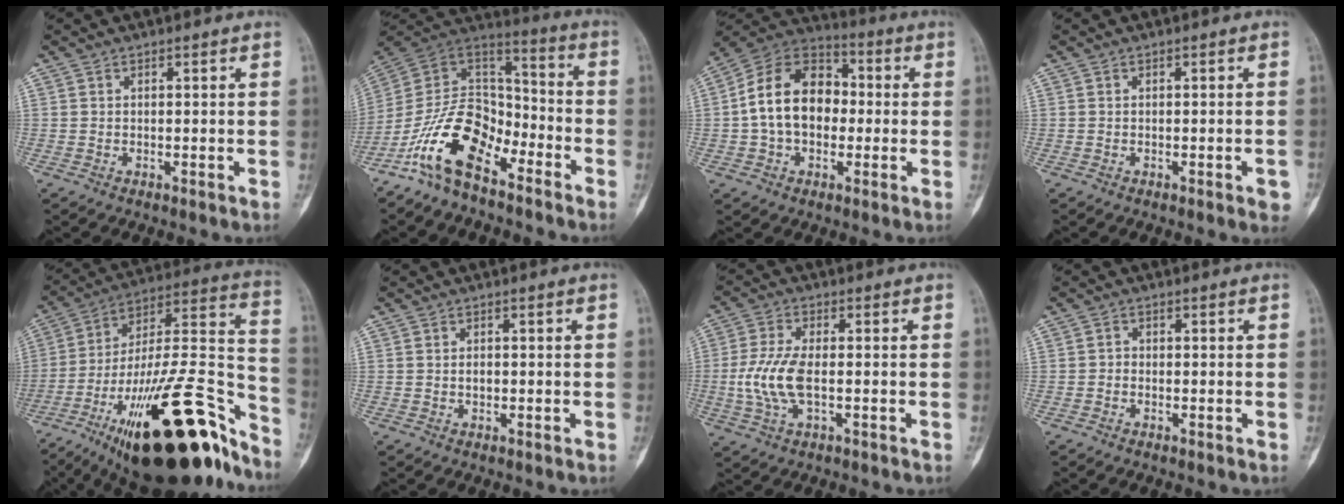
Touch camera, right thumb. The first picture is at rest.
{"total": 16.9, "force": [-10.0, 9.0, 10.2], "torque": [-0.172, 0.093, -0.196]}
{"total": 16.1, "force": [-0.2, 11.5, 11.4], "torque": [-0.171, 0.037, -0.013]}
{"total": 2.4, "force": [-1.0, 0.5, 2.1], "torque": [-0.022, 0.002, -0.012]}
{"total": 34.7, "force": [-20.9, 10.6, 25.7], "torque": [-0.331, 0.091, -0.335]}
{"total": 1.0, "force": [-0.1, 0.7, 0.7], "torque": [-0.005, 0.000, -0.001]}
{"total": 8.8, "force": [-1.0, 4.0, 7.8], "torque": [-0.182, 0.005, -0.019]}
{"total": 0.9, "force": [-0.4, 0.8, 0.3], "torque": [0.008, 0.003, -0.012]}